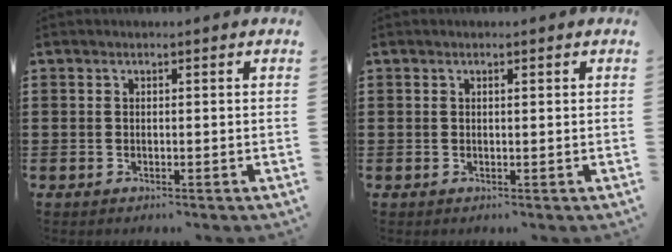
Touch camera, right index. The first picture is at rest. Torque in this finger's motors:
{"motor_torque": [-0.23, 0.22, -0.04, -0.01]}